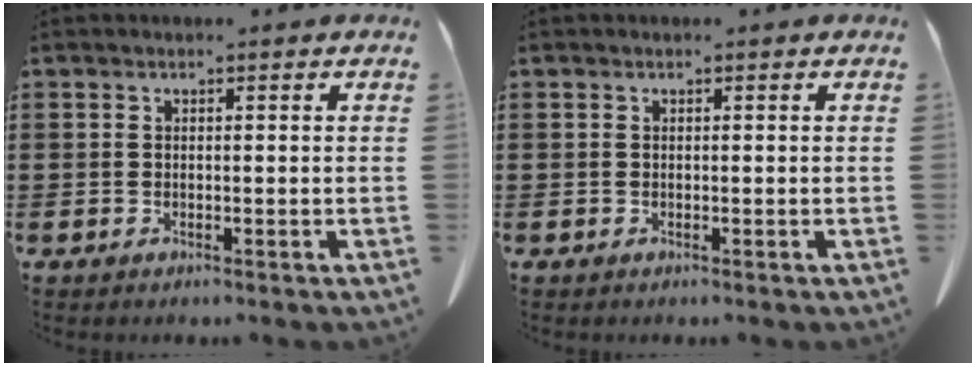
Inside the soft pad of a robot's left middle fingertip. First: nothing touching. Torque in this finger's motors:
{"motor_torque": [-0.05, -0.05, 0.00, 0.00]}